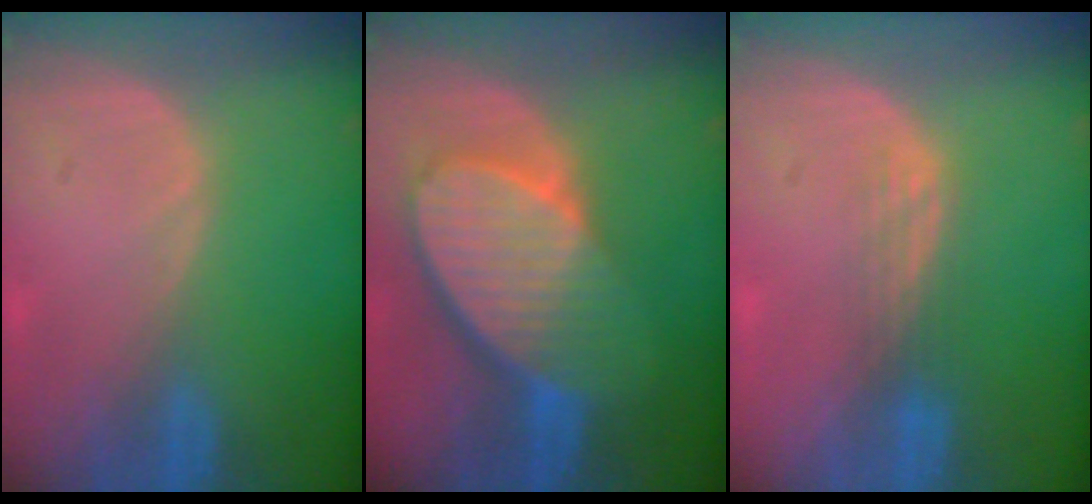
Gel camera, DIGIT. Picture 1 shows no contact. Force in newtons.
{"total": 10.1, "press": 8.9, "slide": 4.8}
{"total": 2.9, "press": 2.5, "slide": 1.5}